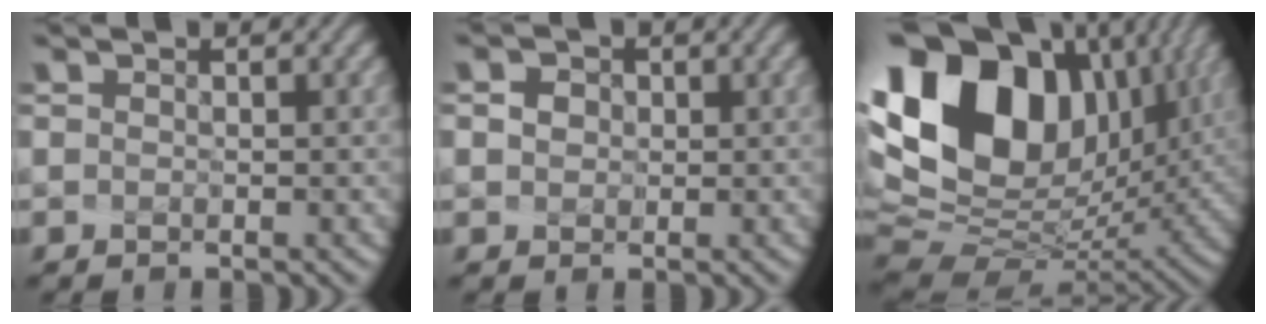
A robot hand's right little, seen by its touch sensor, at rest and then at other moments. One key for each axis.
{"total": 2.4, "fx": 0.8, "fy": 2.0, "fz": 1.0, "tx": 0.001, "ty": 0.027, "tz": -0.004}
{"total": 18.3, "fx": 6.0, "fy": 12.1, "fz": 12.3, "tx": -0.256, "ty": 0.028, "tz": 0.118}